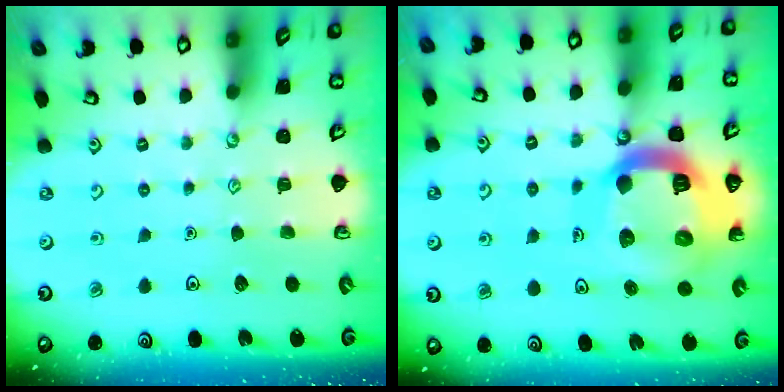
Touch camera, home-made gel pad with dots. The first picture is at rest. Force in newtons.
{"total": 22.0, "press": 21.8, "slide": 2.4}